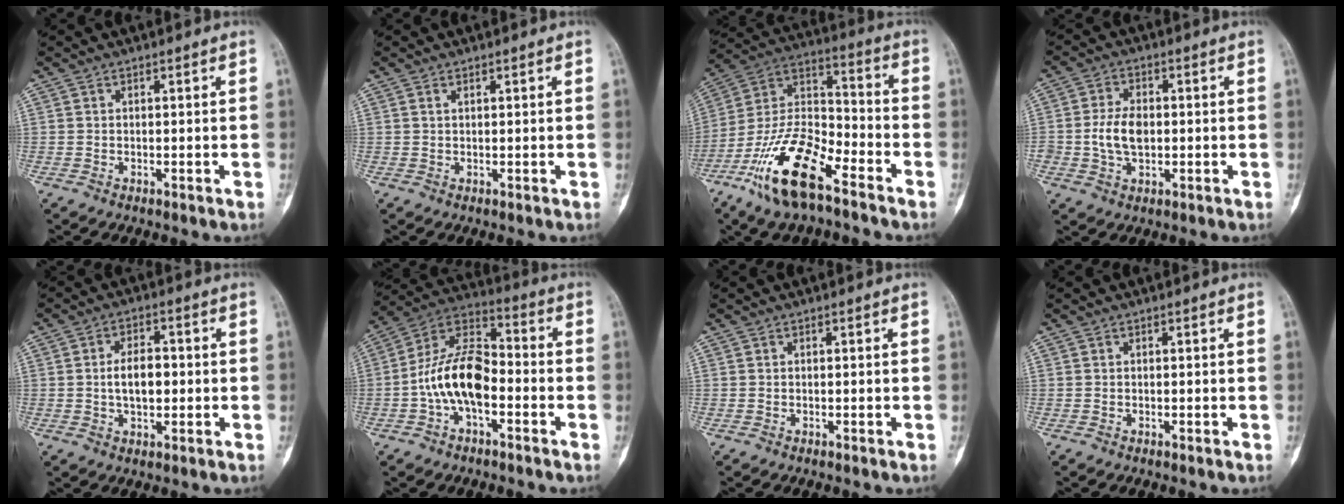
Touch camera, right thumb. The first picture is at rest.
{"total": 0.6, "force": [0.4, 0.3, 0.4], "torque": [-0.010, 0.002, 0.008]}
{"total": 17.9, "force": [-10.8, 6.7, 12.6], "torque": [-0.234, 0.067, -0.208]}
{"total": 6.7, "force": [-0.6, 4.2, 5.2], "torque": [-0.097, 0.008, -0.011]}
{"total": 6.4, "force": [-0.3, 3.7, 5.2], "torque": [-0.082, 0.009, -0.007]}
{"total": 13.8, "force": [-3.2, 7.5, 11.2], "torque": [-0.200, 0.048, -0.067]}
{"total": 0.0}
{"total": 0.0}